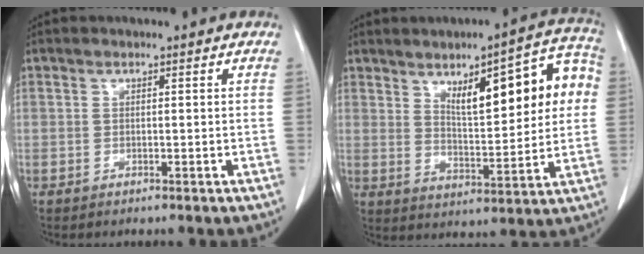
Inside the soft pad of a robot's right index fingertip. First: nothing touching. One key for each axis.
{"total": 15.5, "fx": 4.7, "fy": 4.6, "fz": 14.0, "tx": -0.182, "ty": 0.028, "tz": 0.070}